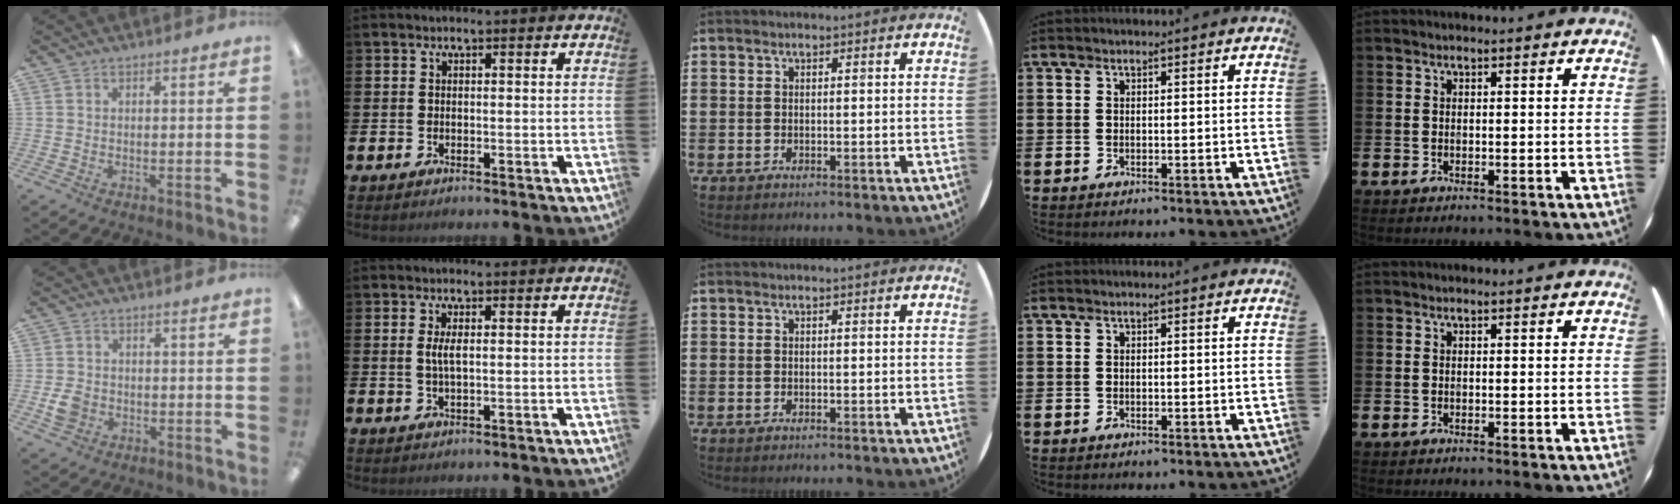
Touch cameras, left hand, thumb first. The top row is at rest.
{"thumb": {"total": 4.0, "force": [-1.0, 3.3, 2.0], "torque": [-0.031, 0.002, -0.019]}, "index": {"total": 2.3, "force": [0.4, 0.7, 2.1], "torque": [-0.041, 0.003, 0.005]}}